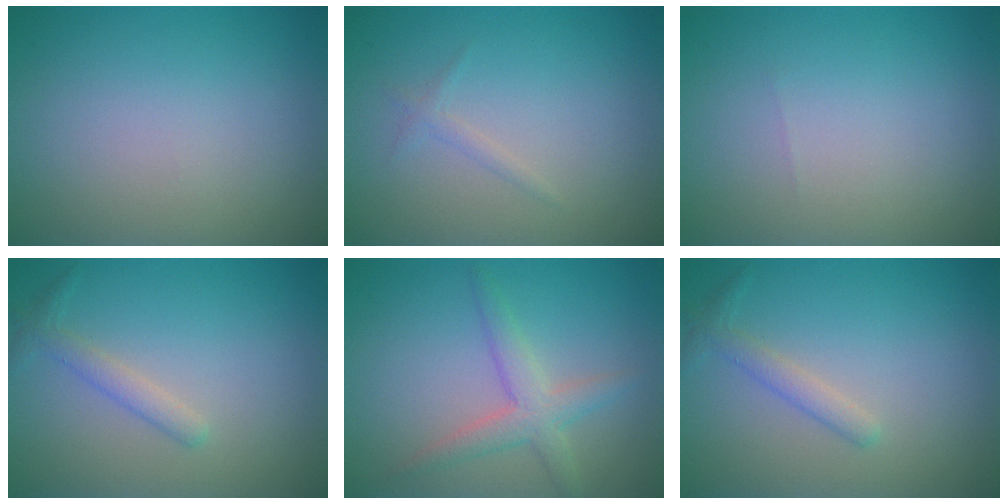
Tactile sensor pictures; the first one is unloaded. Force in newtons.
{"total": 0.8, "press": 0.8, "slide": 0.1}
{"total": 0.0}
{"total": 1.7, "press": 1.7, "slide": 0.1}
{"total": 3.0, "press": 3.0, "slide": 0.2}
{"total": 1.7, "press": 1.7, "slide": 0.1}